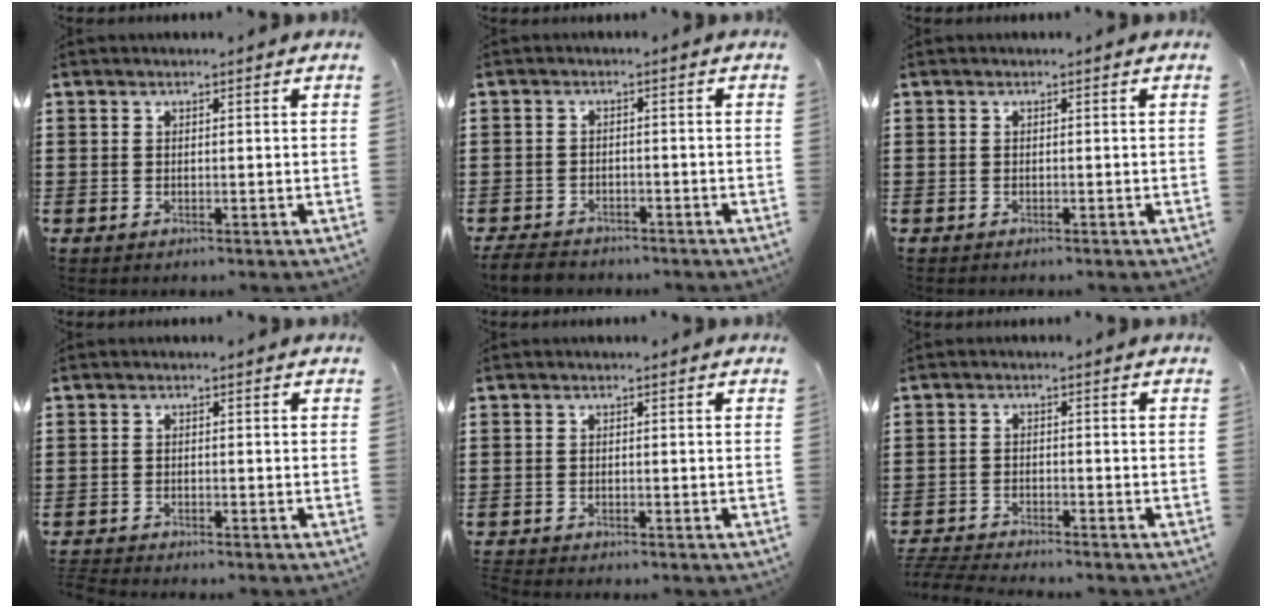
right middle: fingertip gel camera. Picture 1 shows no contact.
{"total": 3.3, "force": [-3.2, 0.9, 0.3], "torque": [-0.015, 0.001, -0.070]}
{"total": 0.0}
{"total": 1.6, "force": [-1.6, 0.0, 0.0], "torque": [-0.004, 0.001, -0.035]}
{"total": 1.0, "force": [-1.0, 0.1, 0.0], "torque": [-0.001, 0.003, -0.022]}
{"total": 3.7, "force": [-3.7, 0.2, 0.4], "torque": [-0.023, -0.005, -0.082]}